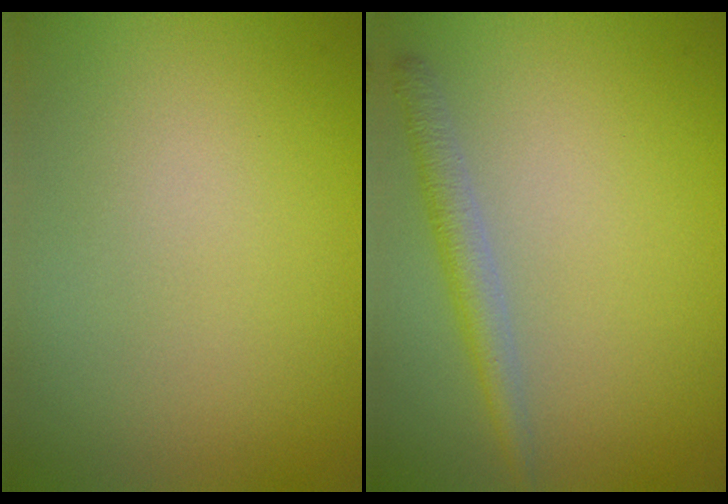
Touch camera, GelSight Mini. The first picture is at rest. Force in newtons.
{"total": 2.3, "press": 2.3, "slide": 0.1}